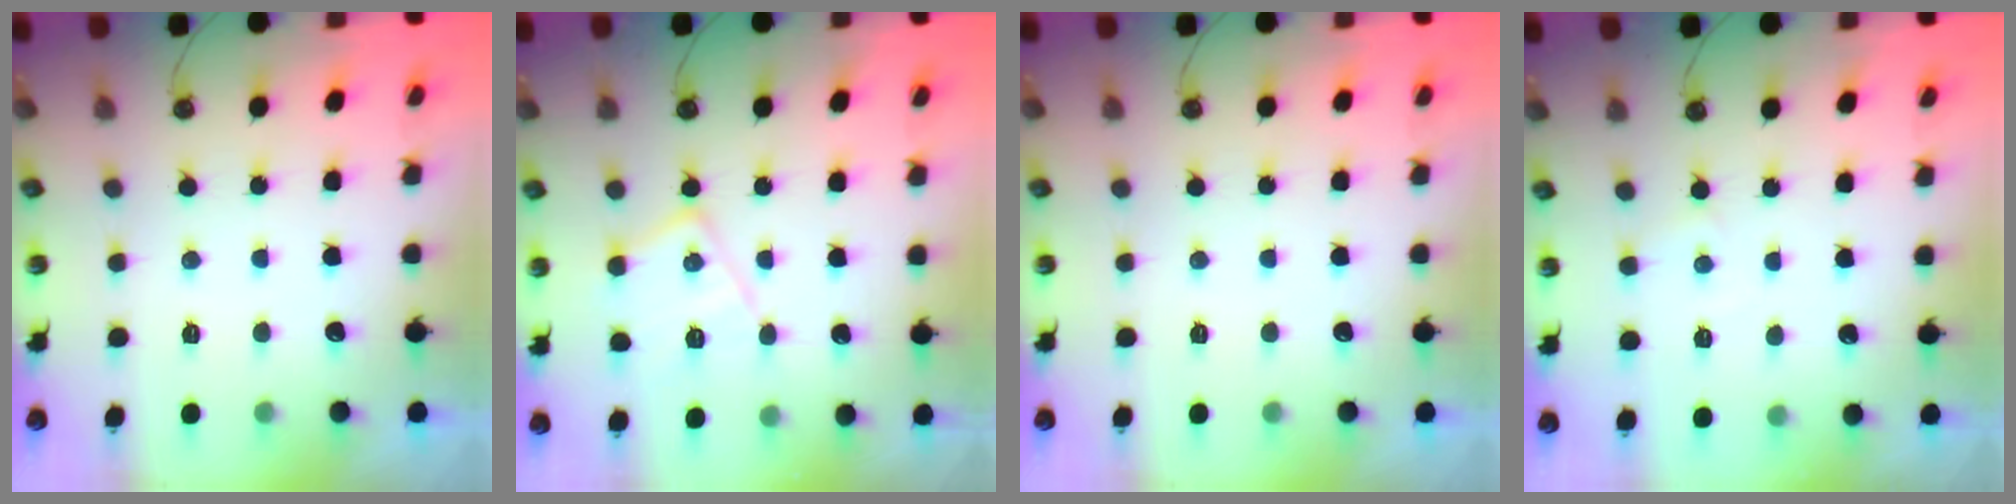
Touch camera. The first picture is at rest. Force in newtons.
{"total": 12.5, "press": 12.5, "slide": 0.3}
{"total": 0.0}
{"total": 3.0, "press": 3.0, "slide": 0.5}